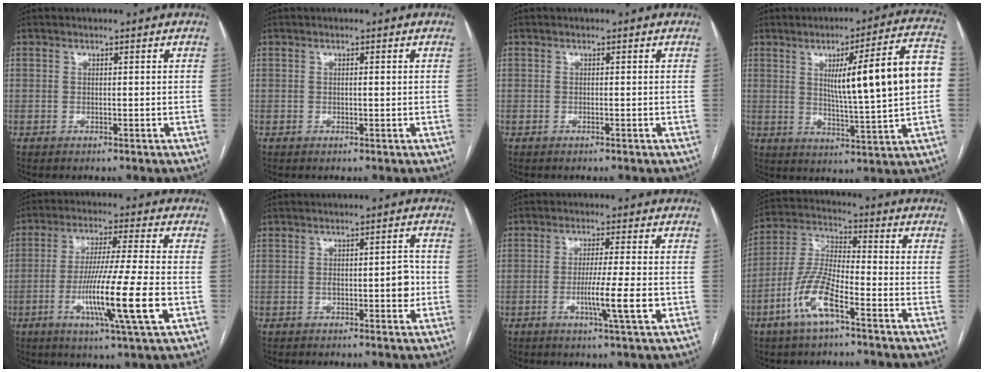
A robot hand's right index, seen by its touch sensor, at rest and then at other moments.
{"total": 0.5, "force": [0.0, 0.1, 0.5], "torque": [-0.010, 0.001, 0.001]}
{"total": 0.0}
{"total": 16.9, "force": [2.2, 0.2, 16.7], "torque": [-0.238, 0.015, 0.033]}
{"total": 13.9, "force": [-3.9, -0.8, 13.3], "torque": [-0.247, -0.023, -0.074]}
{"total": 4.0, "force": [-0.8, 1.2, 3.7], "torque": [-0.054, 0.006, -0.006]}
{"total": 7.0, "force": [-1.8, -0.7, 6.7], "torque": [-0.112, -0.012, -0.031]}
{"total": 10.2, "force": [-5.2, 2.3, 8.5], "torque": [-0.187, 0.000, -0.104]}